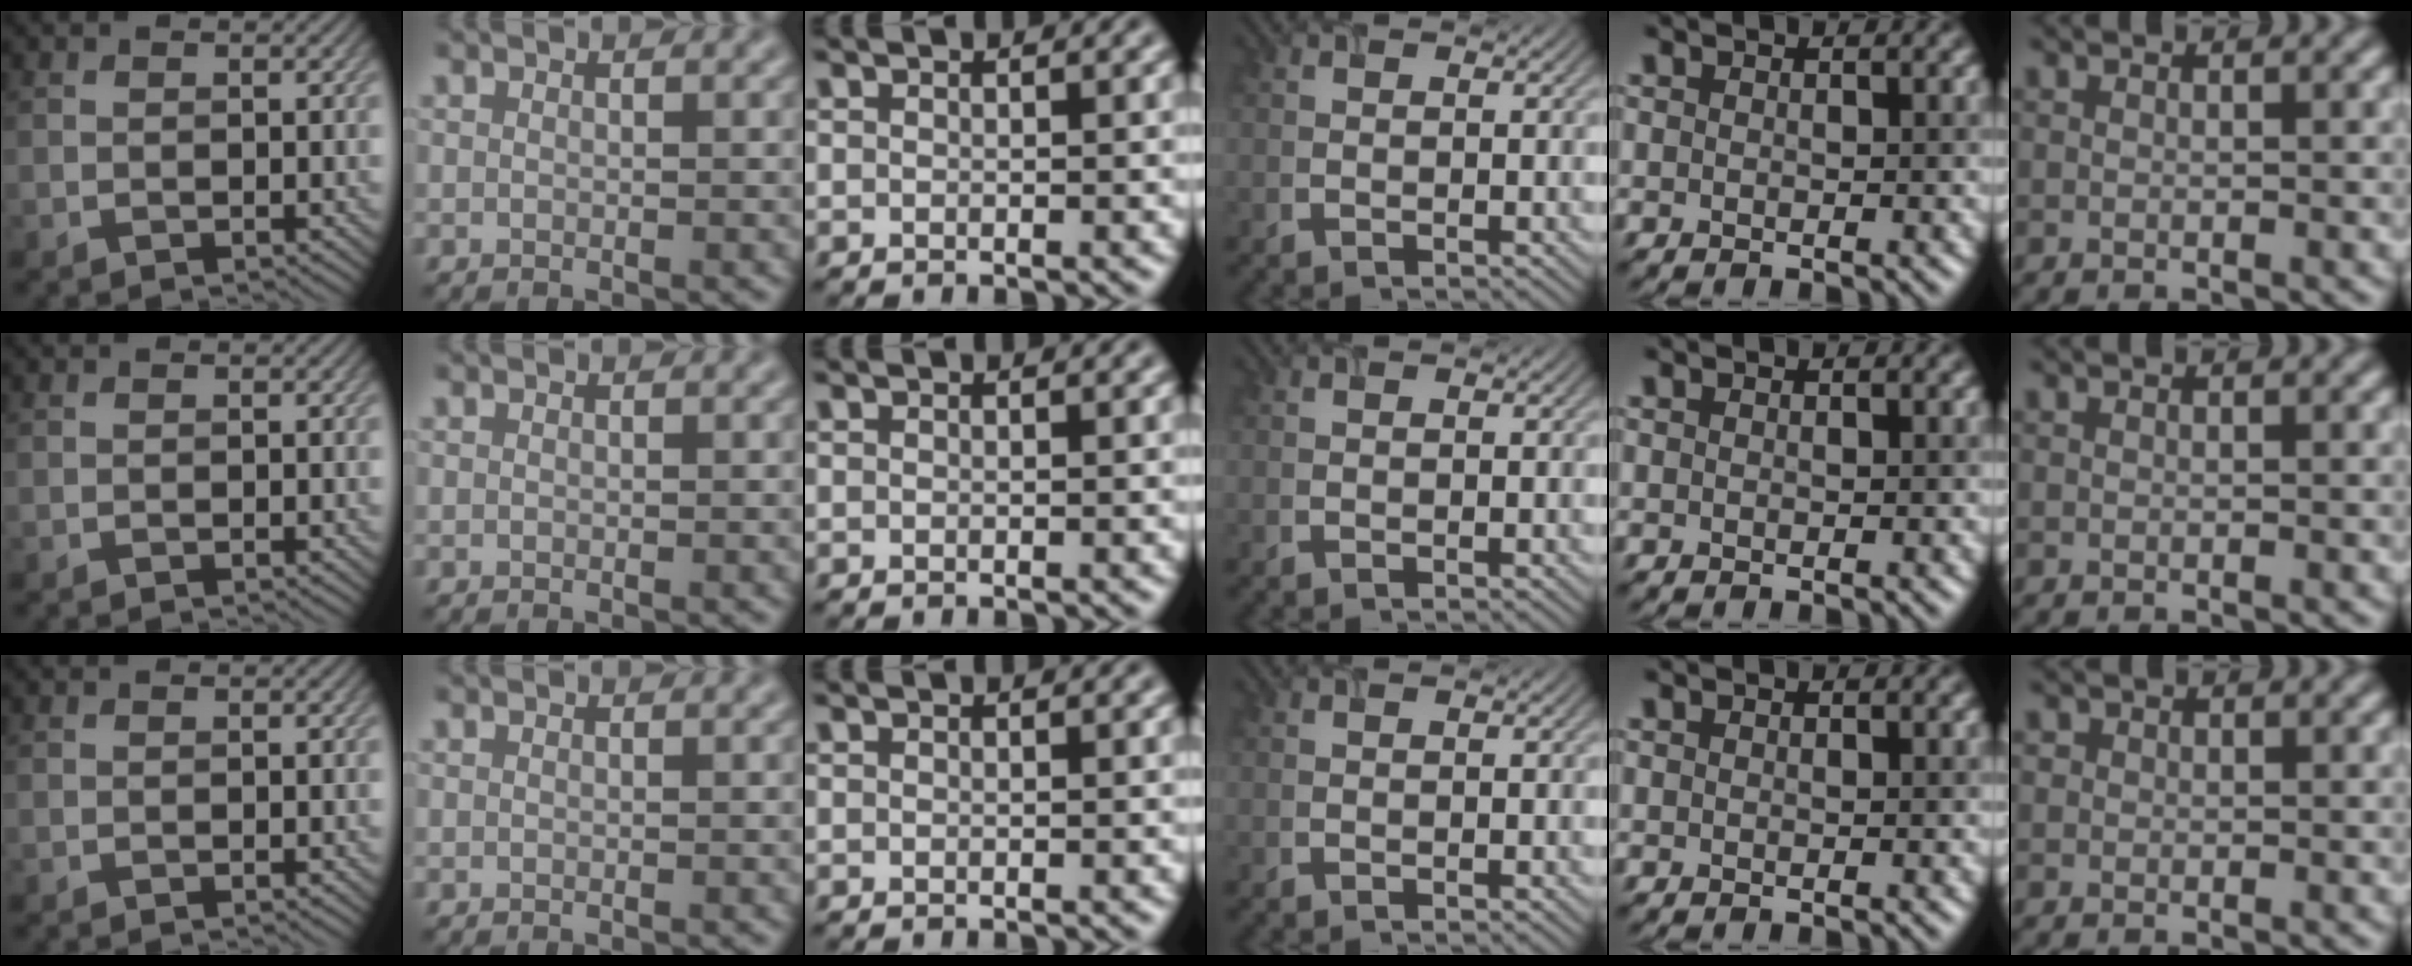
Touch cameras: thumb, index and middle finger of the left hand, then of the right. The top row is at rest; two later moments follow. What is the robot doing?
{"motion": "close", "object": "airpods case & airpods"}